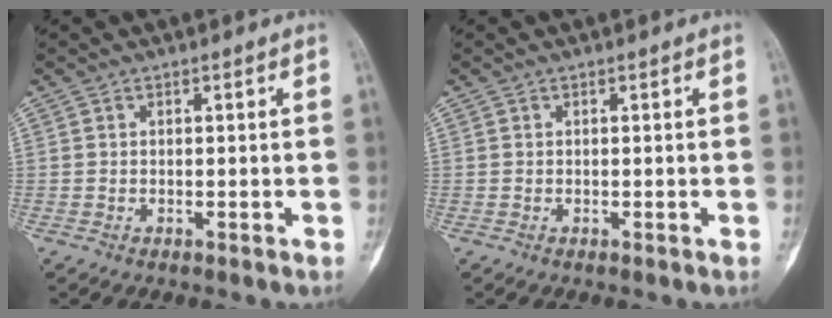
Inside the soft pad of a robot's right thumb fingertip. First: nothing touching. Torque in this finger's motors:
{"motor_torque": [0.35, 0.35, 0.06, -0.06, 0.01]}